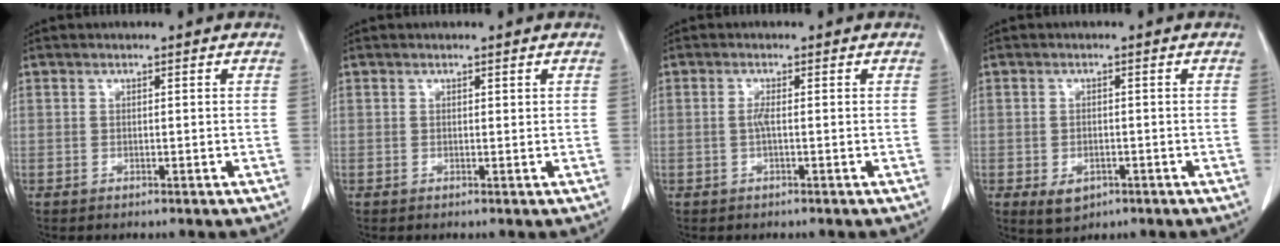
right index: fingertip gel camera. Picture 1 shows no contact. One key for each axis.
{"total": 0.0}
{"total": 1.3, "fx": -0.2, "fy": 0.0, "fz": 1.3, "tx": -0.030, "ty": 0.000, "tz": -0.005}
{"total": 3.4, "fx": -1.4, "fy": 2.3, "fz": 2.0, "tx": -0.032, "ty": -0.003, "tz": -0.008}